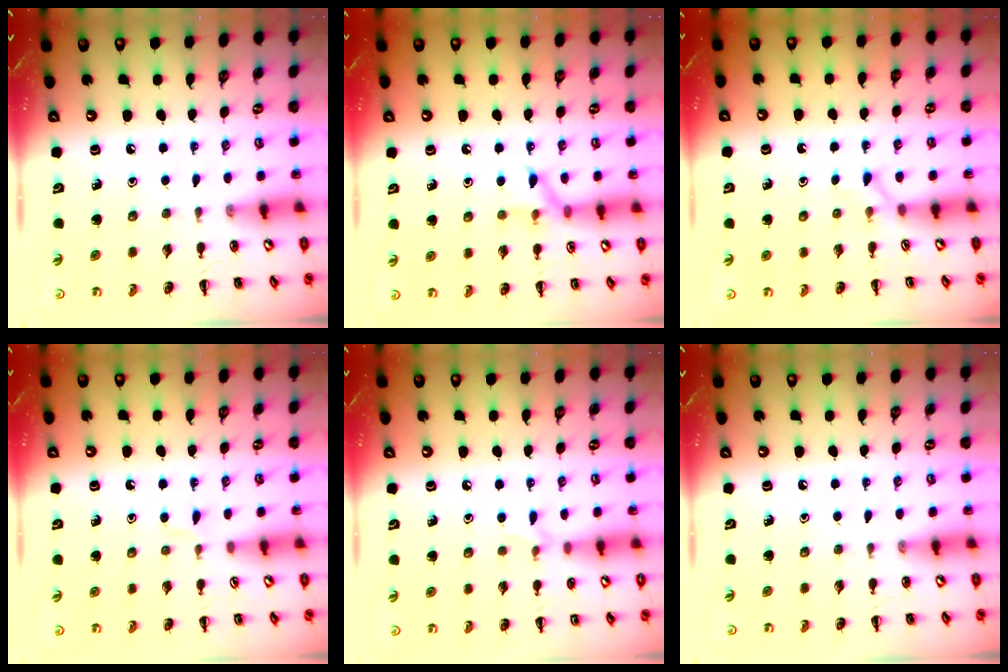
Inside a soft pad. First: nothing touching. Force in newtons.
{"total": 7.3, "press": 7.2, "slide": 0.3}
{"total": 2.5, "press": 2.3, "slide": 1.0}
{"total": 2.9, "press": 2.7, "slide": 0.9}
{"total": 5.5, "press": 5.2, "slide": 1.7}
{"total": 0.0}